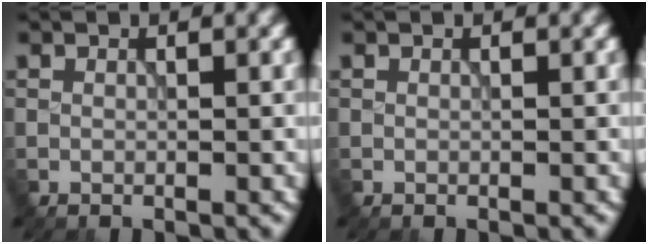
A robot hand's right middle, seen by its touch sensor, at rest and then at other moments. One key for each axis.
{"total": 0.0}